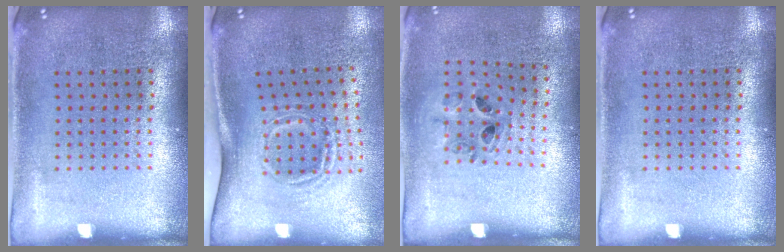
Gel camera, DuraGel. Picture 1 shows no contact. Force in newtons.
{"total": 1.8, "press": 1.2, "slide": 1.4}
{"total": 0.9, "press": 0.7, "slide": 0.4}
{"total": 0.0}